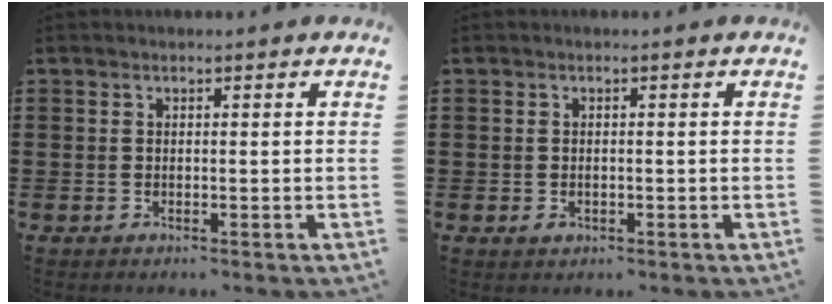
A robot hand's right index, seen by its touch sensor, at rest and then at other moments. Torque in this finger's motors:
{"motor_torque": [1.10, 1.03, 0.03, 0.01]}